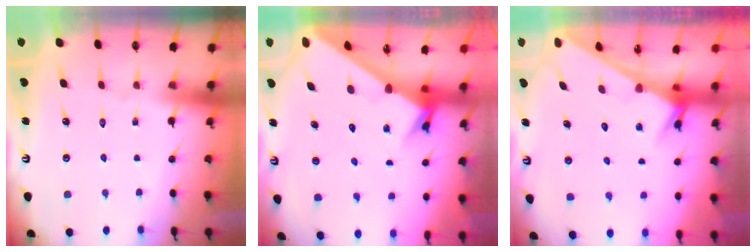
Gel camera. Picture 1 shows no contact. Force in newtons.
{"total": 3.3, "press": 3.3, "slide": 0.3}
{"total": 2.6, "press": 2.6, "slide": 0.1}